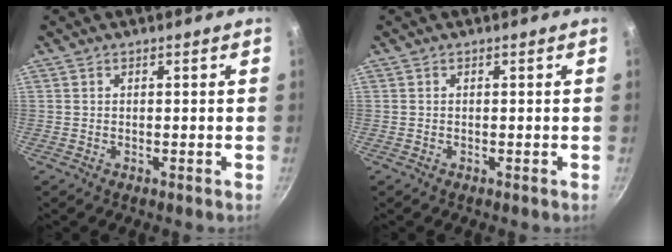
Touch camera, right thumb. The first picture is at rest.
{"total": 0.0}